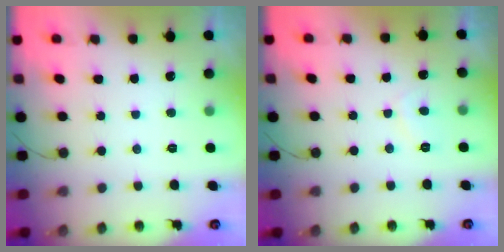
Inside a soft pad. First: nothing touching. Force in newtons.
{"total": 2.2, "press": 2.0, "slide": 0.8}